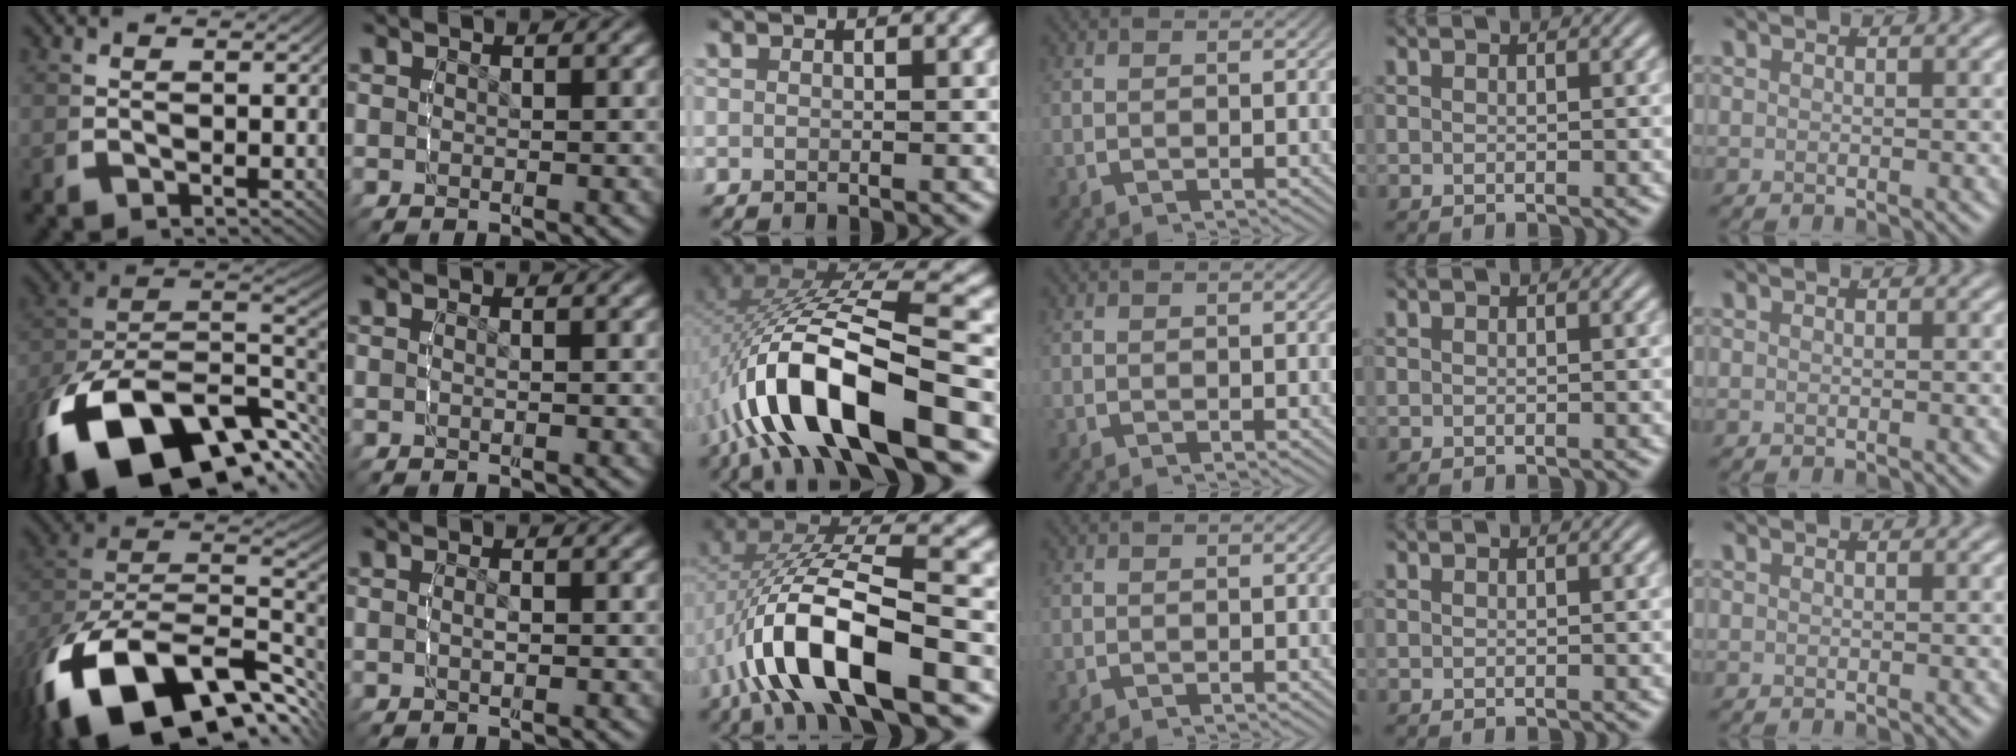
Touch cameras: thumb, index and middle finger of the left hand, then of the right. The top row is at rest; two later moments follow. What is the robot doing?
{"motion": "lift_and_place", "object": "tape"}